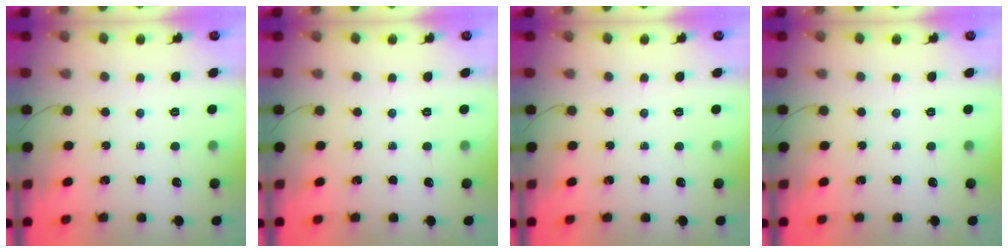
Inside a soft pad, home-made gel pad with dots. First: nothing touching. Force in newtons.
{"total": 0.0}
{"total": 0.0}
{"total": 0.0}